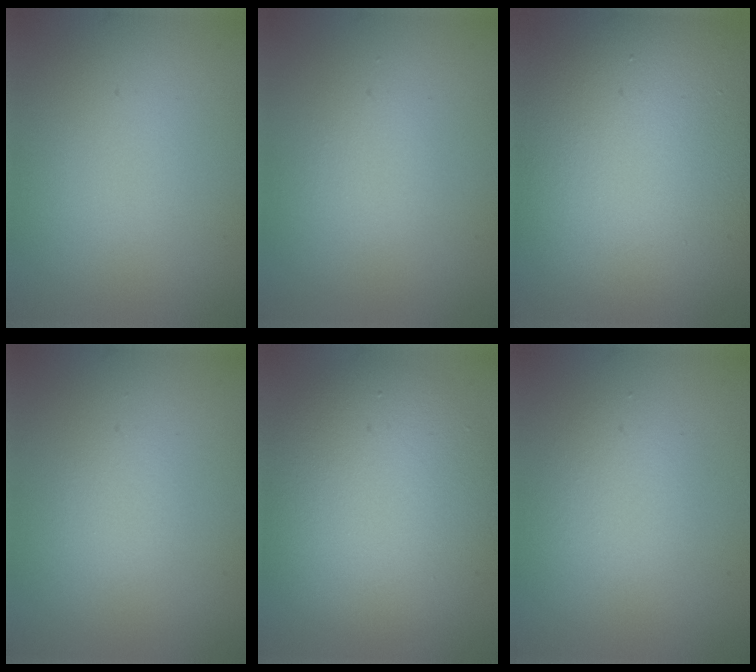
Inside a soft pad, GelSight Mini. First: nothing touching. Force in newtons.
{"total": 1.1, "press": 1.1, "slide": 0.1}
{"total": 16.6, "press": 16.6, "slide": 0.9}
{"total": 0.9, "press": 0.9, "slide": 0.1}
{"total": 9.0, "press": 9.0, "slide": 1.0}
{"total": 1.9, "press": 1.8, "slide": 0.2}